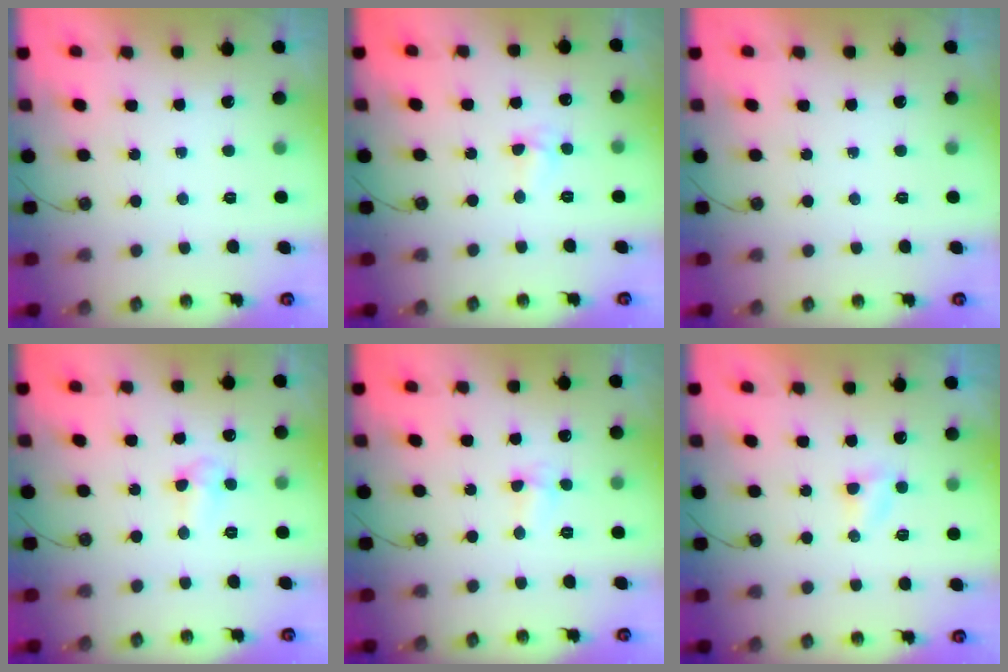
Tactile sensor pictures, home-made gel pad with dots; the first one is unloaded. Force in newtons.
{"total": 4.7, "press": 4.7, "slide": 0.5}
{"total": 0.0}
{"total": 3.5, "press": 3.5, "slide": 0.7}
{"total": 3.9, "press": 3.8, "slide": 0.6}
{"total": 3.0, "press": 3.0, "slide": 0.3}